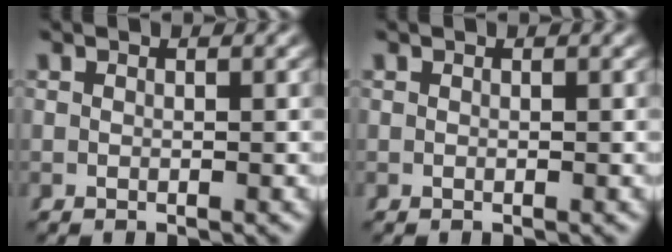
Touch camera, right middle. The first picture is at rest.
{"total": 0.0}